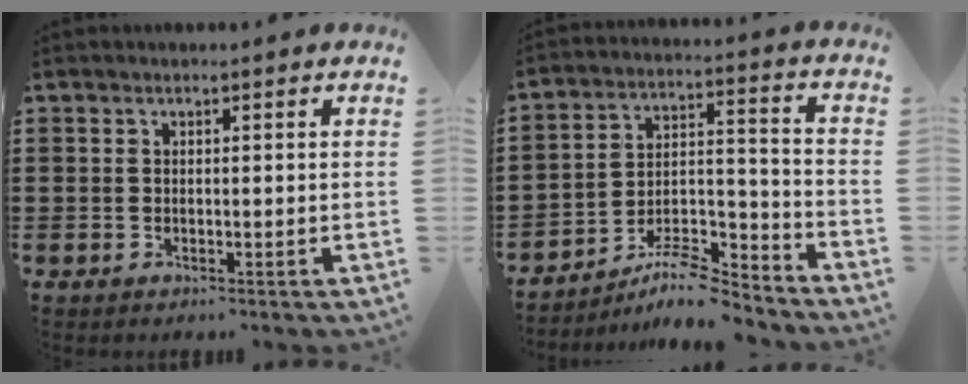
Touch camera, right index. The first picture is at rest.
{"total": 9.7, "force": [-8.7, 1.9, 3.8], "torque": [-0.057, 0.027, -0.165]}